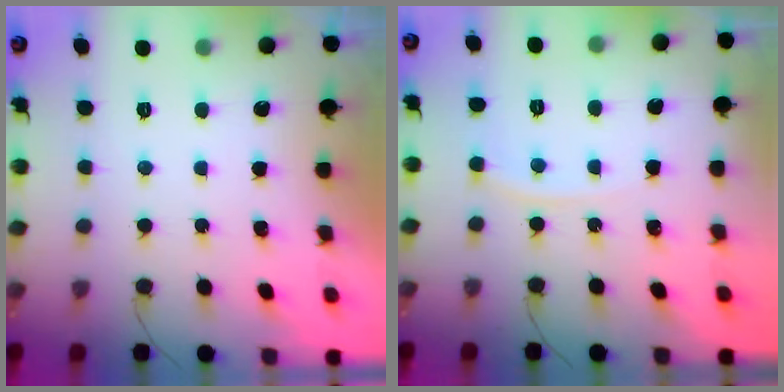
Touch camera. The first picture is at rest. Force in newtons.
{"total": 4.1, "press": 4.1, "slide": 0.4}